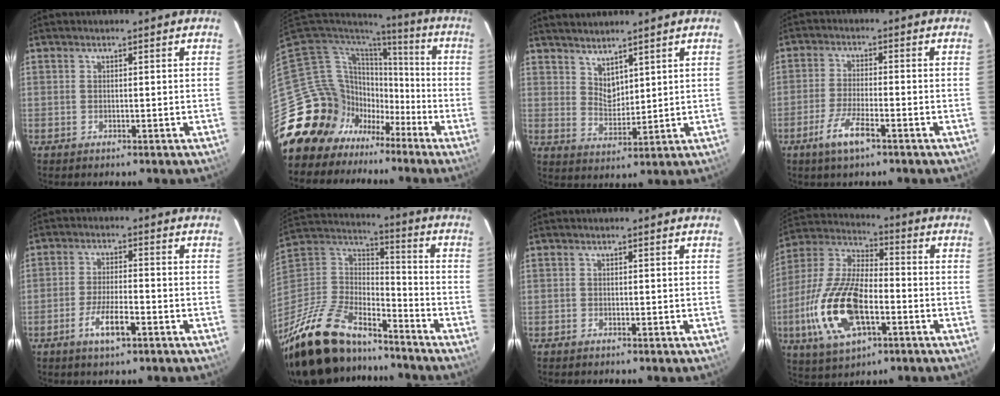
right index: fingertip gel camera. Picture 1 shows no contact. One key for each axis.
{"total": 18.0, "fx": -9.3, "fy": 15.1, "fz": 2.8, "tx": -0.093, "ty": 0.047, "tz": -0.154}
{"total": 5.7, "fx": 5.0, "fy": 1.6, "fz": 2.3, "tx": -0.034, "ty": -0.004, "tz": 0.096}
{"total": 6.3, "fx": -3.9, "fy": 1.2, "fz": 4.9, "tx": -0.111, "ty": -0.008, "tz": -0.075}
{"total": 6.3, "fx": -3.5, "fy": 1.4, "fz": 5.1, "tx": -0.107, "ty": -0.006, "tz": -0.063}
{"total": 28.0, "fx": -20.8, "fy": 11.4, "fz": 14.8, "tx": -0.308, "ty": -0.007, "tz": -0.347}
{"total": 0.5, "fx": -0.4, "fy": 0.3, "fz": 0.0, "tx": 0.001, "ty": 0.002, "tz": -0.009}
{"total": 19.5, "fx": -5.9, "fy": 8.9, "fz": 16.2, "tx": -0.355, "ty": -0.009, "tz": -0.109}